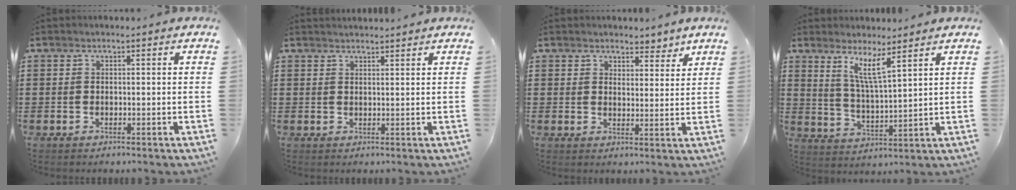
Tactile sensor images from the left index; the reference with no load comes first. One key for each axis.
{"total": 1.3, "fx": 1.3, "fy": 0.0, "fz": 0.0, "tx": -0.003, "ty": -0.001, "tz": 0.026}
{"total": 3.4, "fx": 3.1, "fy": 1.3, "fz": 0.4, "tx": -0.004, "ty": -0.010, "tz": 0.053}
{"total": 6.5, "fx": 4.5, "fy": 0.5, "fz": 4.6, "tx": -0.096, "ty": -0.020, "tz": 0.077}